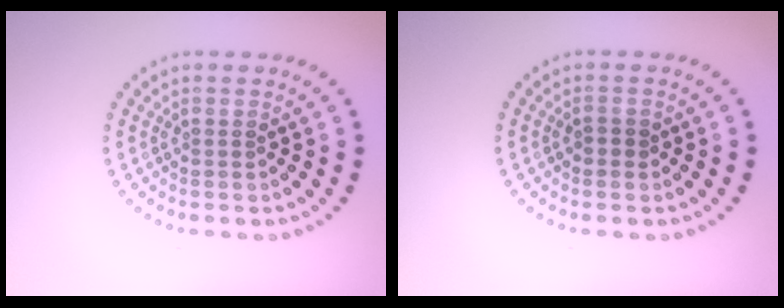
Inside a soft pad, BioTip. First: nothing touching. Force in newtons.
{"total": 0.9, "press": 0.9, "slide": 0.1}